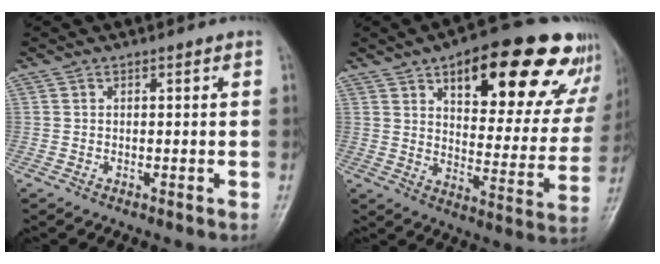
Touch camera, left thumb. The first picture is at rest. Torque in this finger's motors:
{"motor_torque": [1.85, 1.82, 1.62, -1.15, 0.13]}